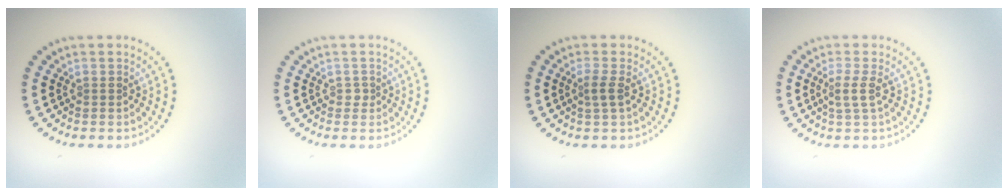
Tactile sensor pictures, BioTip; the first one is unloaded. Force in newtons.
{"total": 0.5, "press": 0.4, "slide": 0.3}
{"total": 1.3, "press": 1.1, "slide": 0.8}
{"total": 1.6, "press": 1.3, "slide": 1.0}